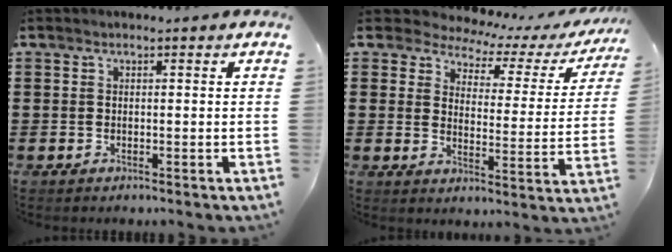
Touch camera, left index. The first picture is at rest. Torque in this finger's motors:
{"motor_torque": [2.14, 0.00, -0.52, -0.21]}